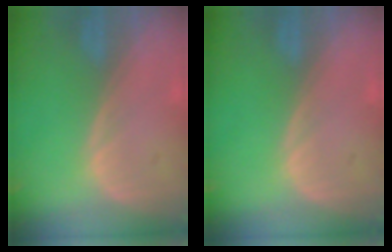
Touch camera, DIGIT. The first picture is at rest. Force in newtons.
{"total": 0.0}